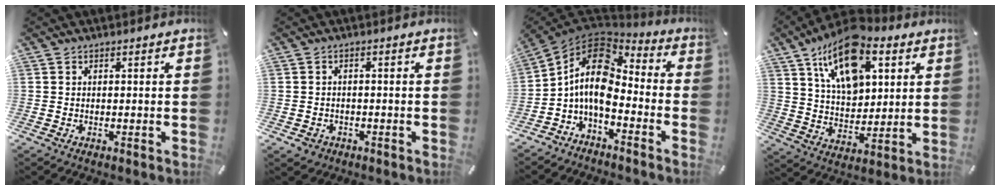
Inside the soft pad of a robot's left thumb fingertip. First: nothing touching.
{"total": 2.4, "force": [-1.2, 2.0, 0.8], "torque": [-0.013, 0.007, -0.025]}
{"total": 12.8, "force": [-1.8, 8.4, 9.5], "torque": [-0.190, 0.013, -0.035]}
{"total": 16.5, "force": [9.1, 9.7, 9.8], "torque": [-0.158, -0.036, 0.162]}